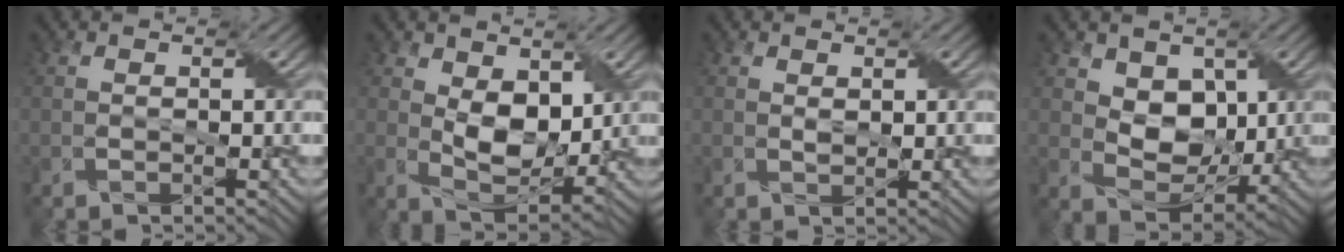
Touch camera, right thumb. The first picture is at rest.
{"total": 7.4, "force": [1.9, 4.7, 5.4], "torque": [-0.118, -0.012, 0.031]}
{"total": 1.2, "force": [0.6, 0.7, 0.7], "torque": [-0.019, -0.002, 0.015]}
{"total": 6.8, "force": [2.0, 5.1, 4.1], "torque": [-0.092, -0.014, 0.031]}